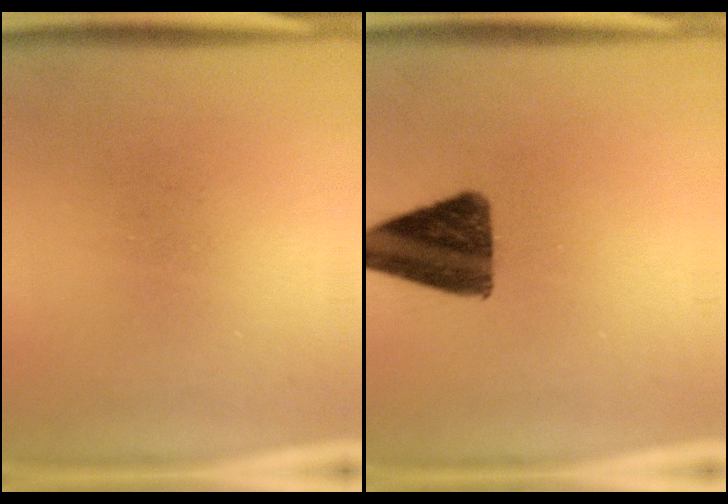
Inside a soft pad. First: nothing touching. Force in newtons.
{"total": 12.5}